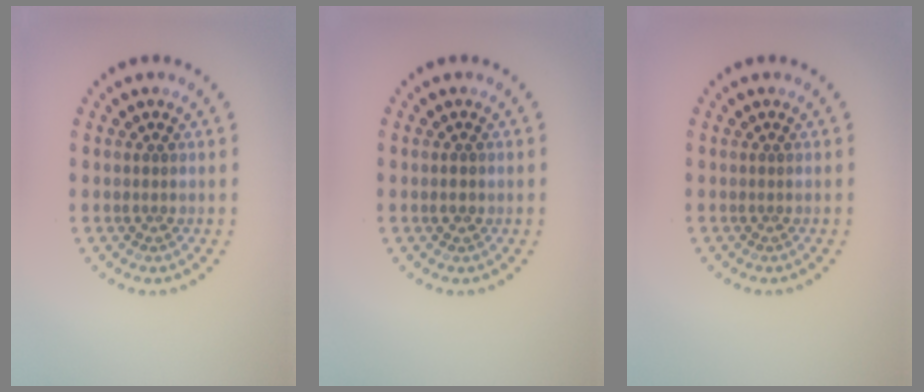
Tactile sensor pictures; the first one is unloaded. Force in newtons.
{"total": 1.3, "press": 1.3, "slide": 0.1}
{"total": 0.0}